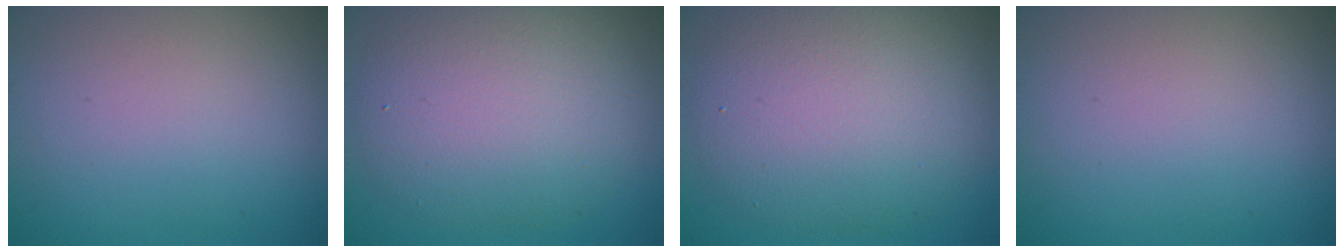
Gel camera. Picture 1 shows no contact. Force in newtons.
{"total": 7.2, "press": 7.2, "slide": 0.3}
{"total": 8.5, "press": 8.4, "slide": 0.6}
{"total": 0.0}